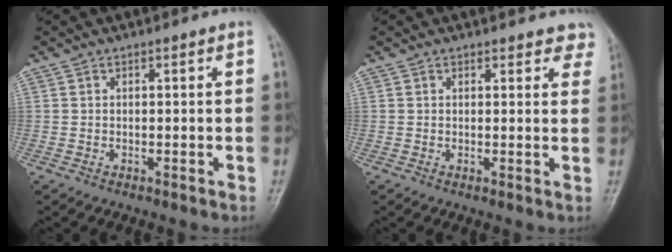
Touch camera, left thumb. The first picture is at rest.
{"total": 5.2, "force": [4.7, 2.1, 0.8], "torque": [0.034, -0.019, 0.032]}